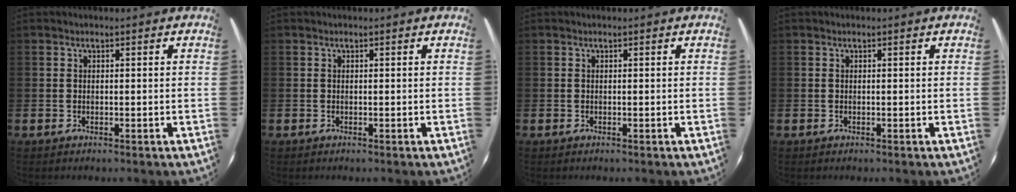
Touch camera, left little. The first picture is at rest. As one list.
[{"total": 0.0}, {"total": 0.0}, {"total": 0.0}]